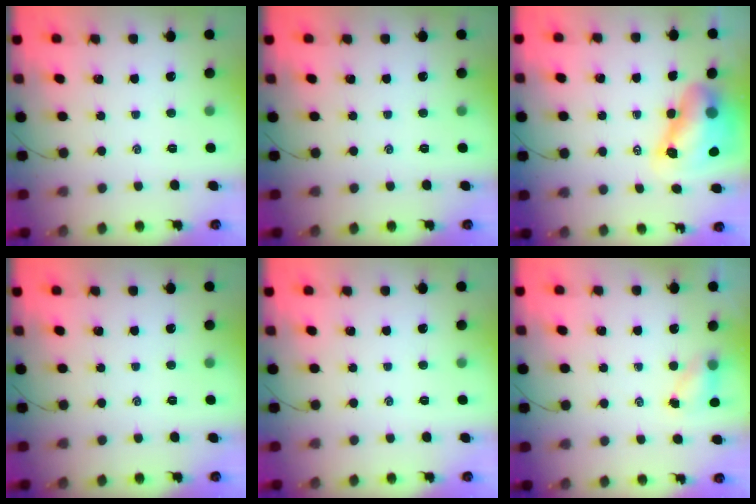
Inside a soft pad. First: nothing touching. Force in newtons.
{"total": 0.0}
{"total": 11.3, "press": 10.8, "slide": 3.3}
{"total": 0.0}
{"total": 0.0}
{"total": 4.3, "press": 4.2, "slide": 0.8}